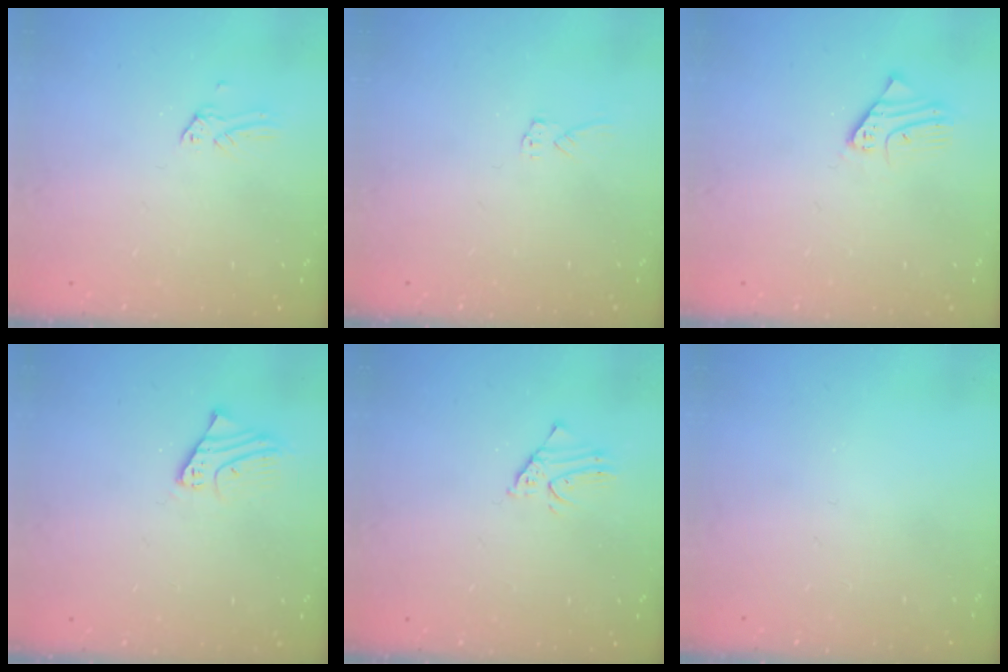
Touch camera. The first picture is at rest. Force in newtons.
{"total": 4.4, "press": 4.4, "slide": 0.4}
{"total": 2.2, "press": 2.2, "slide": 0.2}
{"total": 2.6, "press": 2.6, "slide": 0.2}
{"total": 1.6, "press": 1.6, "slide": 0.1}
{"total": 0.0}